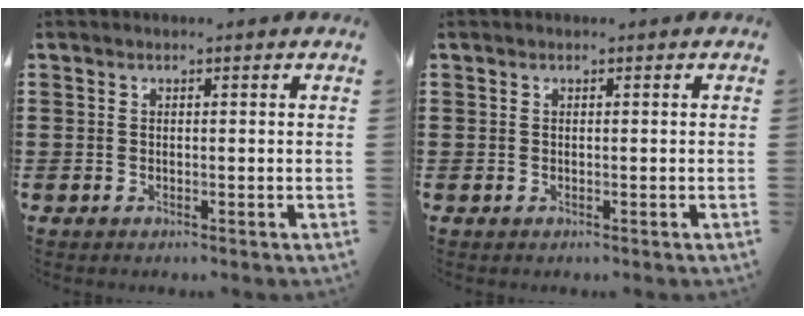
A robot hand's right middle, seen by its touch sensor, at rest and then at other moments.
{"total": 0.0}